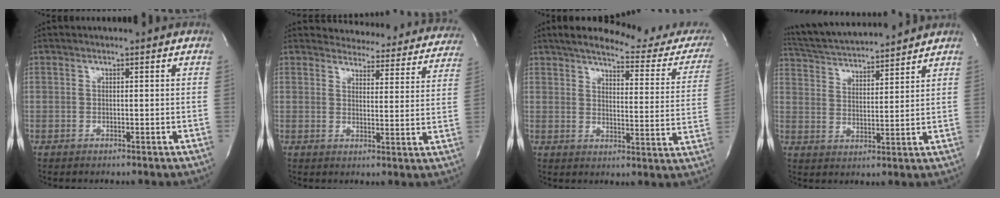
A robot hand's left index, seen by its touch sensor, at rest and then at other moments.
{"total": 19.1, "force": [18.2, 5.0, 3.0], "torque": [-0.013, -0.051, 0.191]}
{"total": 20.4, "force": [18.2, 4.2, 8.4], "torque": [-0.096, -0.043, 0.204]}
{"total": 13.8, "force": [13.0, 1.2, 4.6], "torque": [-0.092, 0.018, 0.216]}